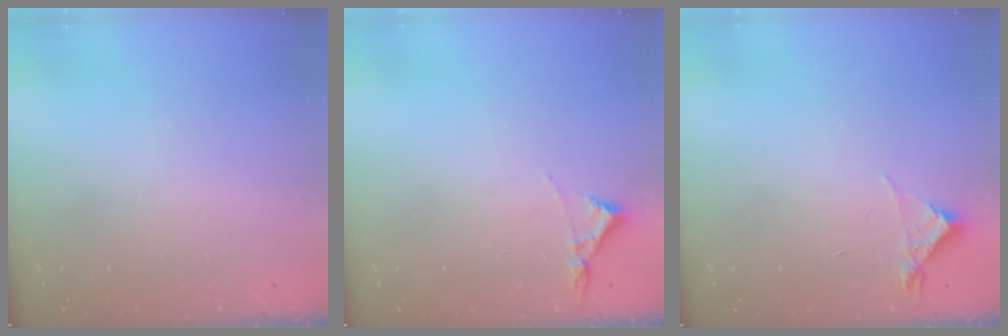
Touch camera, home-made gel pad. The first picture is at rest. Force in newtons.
{"total": 3.2, "press": 3.2, "slide": 0.5}
{"total": 4.4, "press": 4.4, "slide": 0.4}